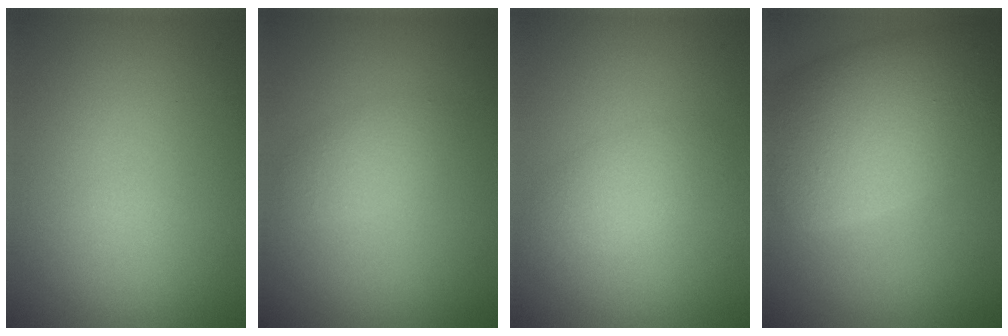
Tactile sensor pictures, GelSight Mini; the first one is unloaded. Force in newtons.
{"total": 1.9, "press": 1.9, "slide": 0.1}
{"total": 2.1, "press": 2.1, "slide": 0.1}
{"total": 10.8, "press": 10.8, "slide": 0.4}